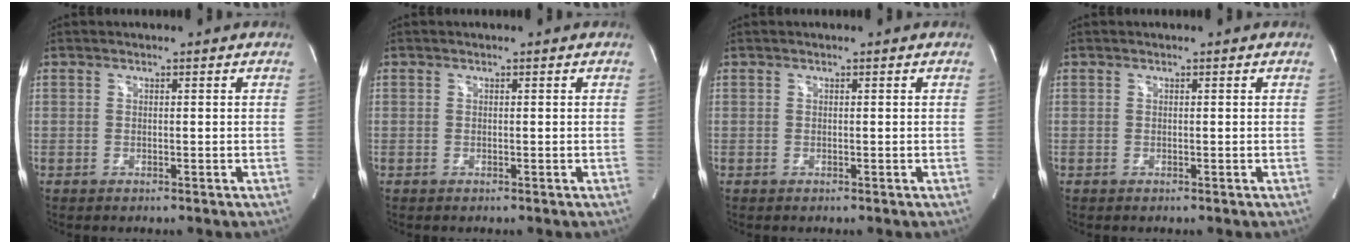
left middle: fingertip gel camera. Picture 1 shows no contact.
{"total": 0.0}
{"total": 0.0}
{"total": 0.0}